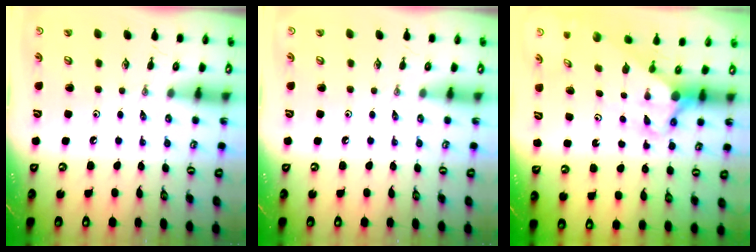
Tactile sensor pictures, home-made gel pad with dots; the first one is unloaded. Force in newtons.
{"total": 0.0}
{"total": 2.9, "press": 2.9, "slide": 0.3}